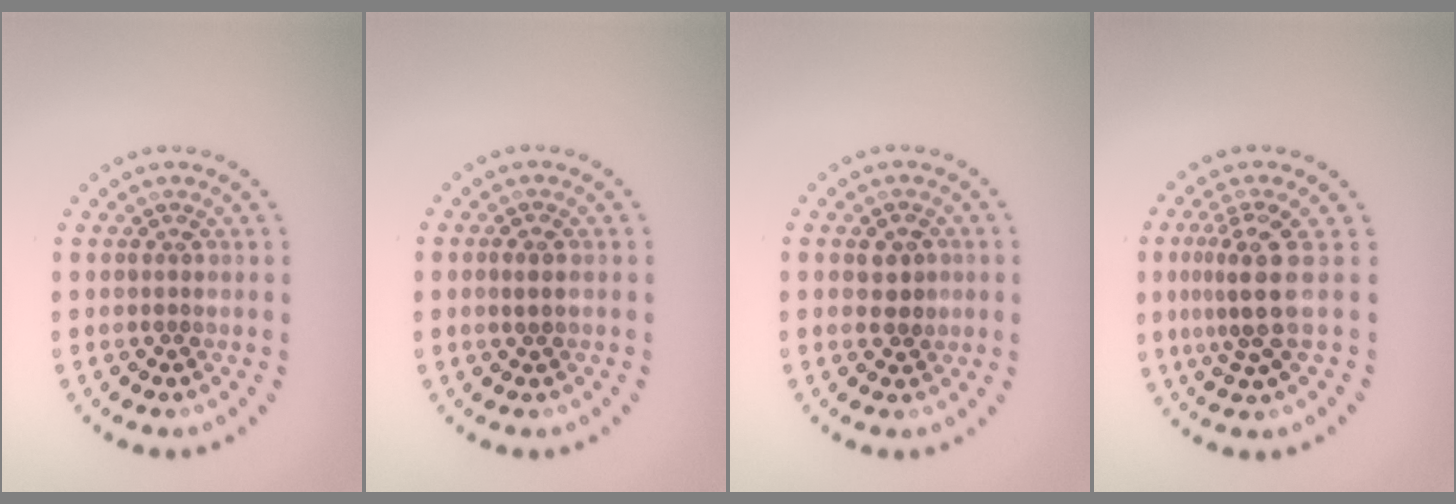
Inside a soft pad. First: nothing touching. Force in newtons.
{"total": 0.6, "press": 0.5, "slide": 0.3}
{"total": 2.0, "press": 2.0, "slide": 0.3}
{"total": 3.7, "press": 2.7, "slide": 2.4}